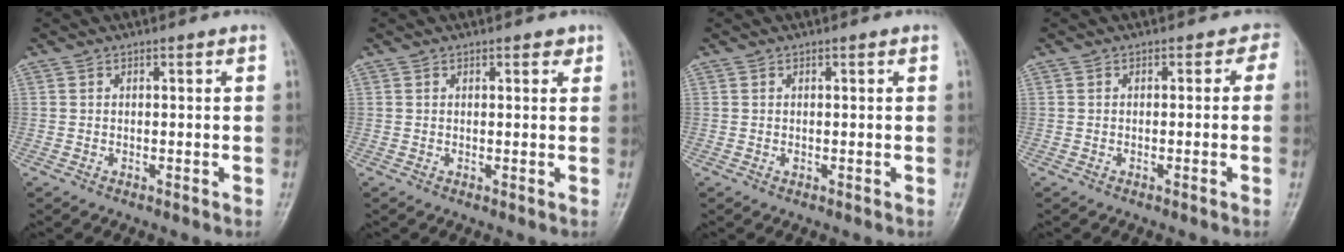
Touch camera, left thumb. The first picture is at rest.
{"total": 1.5, "force": [0.9, 0.7, 0.9], "torque": [-0.004, -0.002, 0.008]}
{"total": 0.6, "force": [0.0, 0.3, 0.5], "torque": [-0.007, 0.003, 0.003]}
{"total": 1.9, "force": [-0.5, 1.5, 0.9], "torque": [0.015, 0.009, -0.018]}